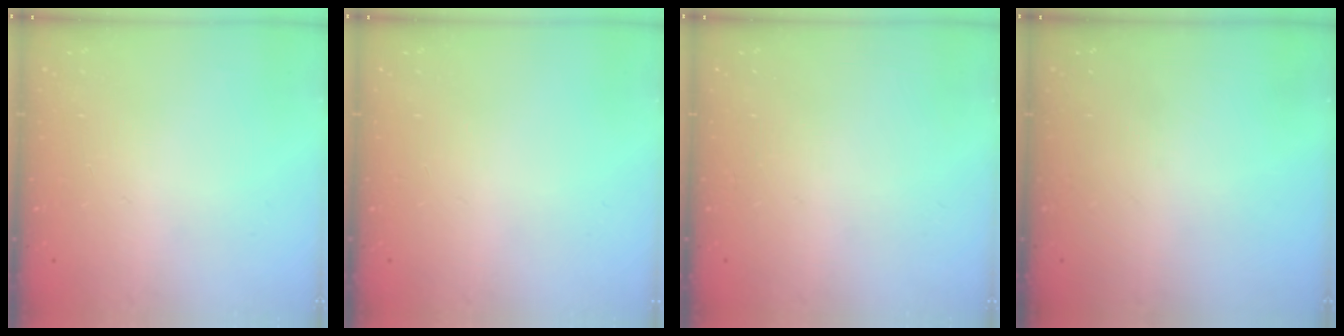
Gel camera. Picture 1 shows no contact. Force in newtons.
{"total": 0.0}
{"total": 0.0}
{"total": 0.0}